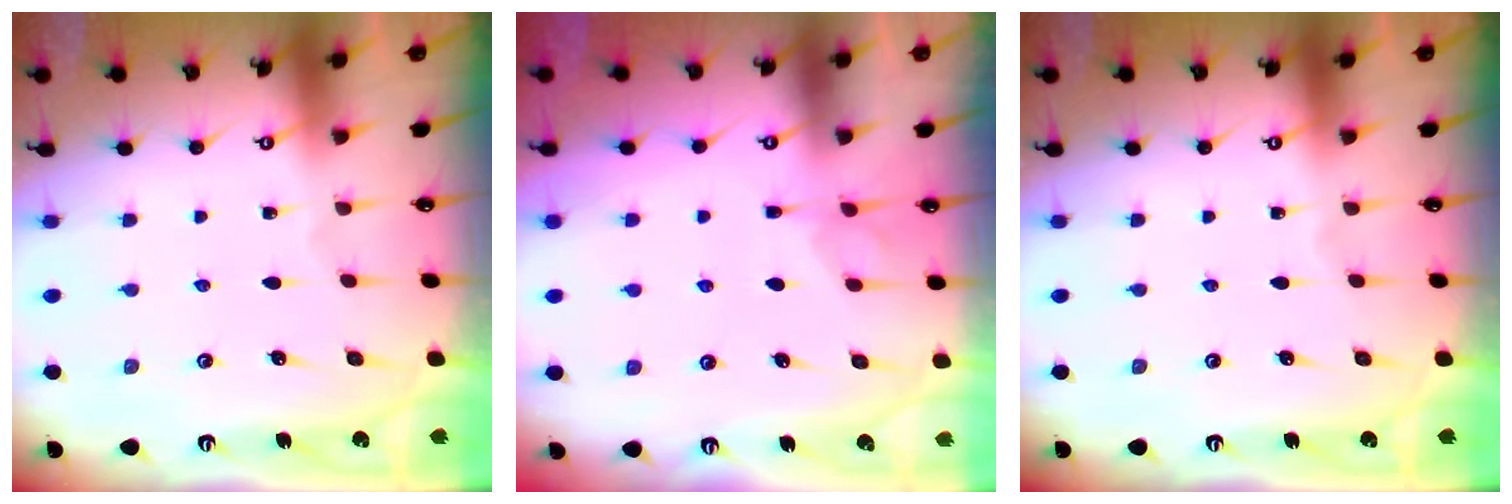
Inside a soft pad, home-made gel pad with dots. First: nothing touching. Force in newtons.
{"total": 1.7, "press": 1.3, "slide": 1.1}
{"total": 0.0}